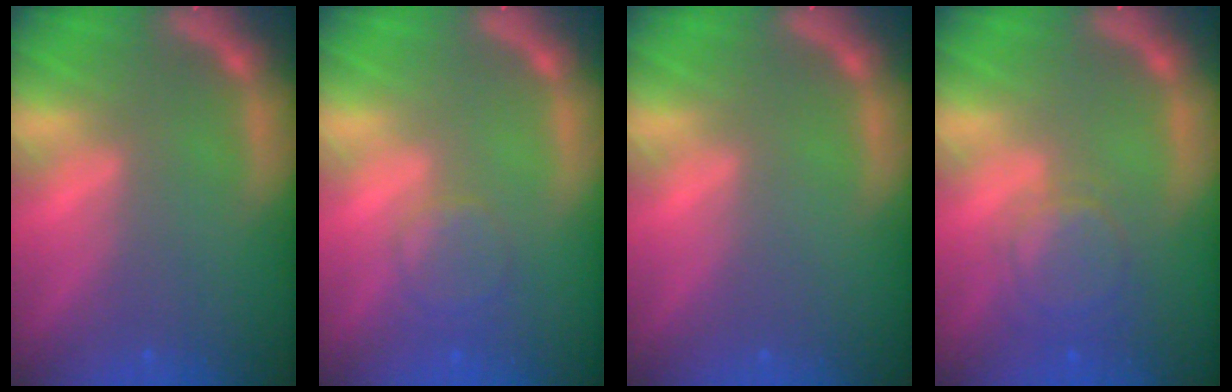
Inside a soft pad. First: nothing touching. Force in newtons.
{"total": 2.9}
{"total": 0.0}
{"total": 4.5}